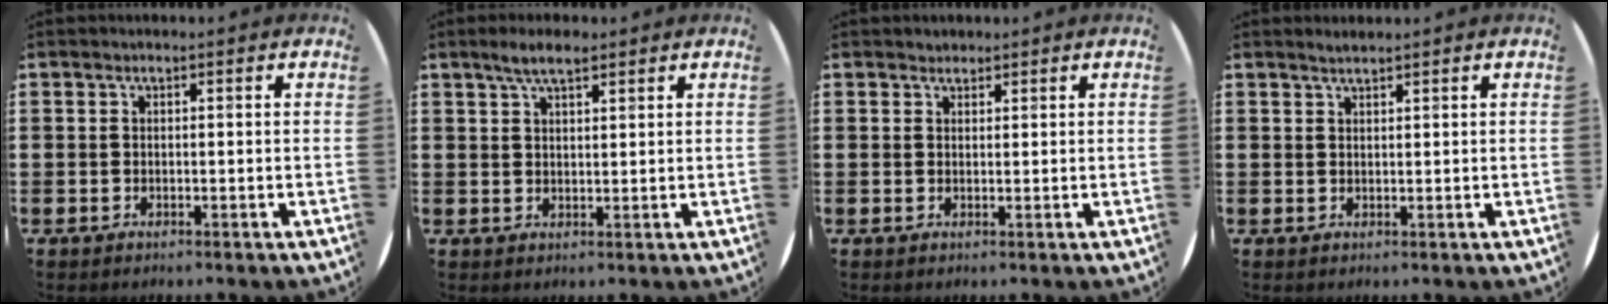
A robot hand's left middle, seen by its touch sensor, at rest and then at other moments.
{"total": 3.5, "force": [2.6, 0.9, 2.1], "torque": [-0.039, 0.003, 0.045]}
{"total": 1.0, "force": [1.0, 0.3, -0.1], "torque": [0.001, 0.001, 0.019]}
{"total": 1.2, "force": [1.1, -0.1, 0.3], "torque": [-0.007, 0.000, 0.021]}